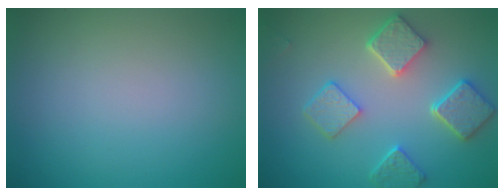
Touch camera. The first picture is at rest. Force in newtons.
{"total": 5.4, "press": 4.3, "slide": 3.2}